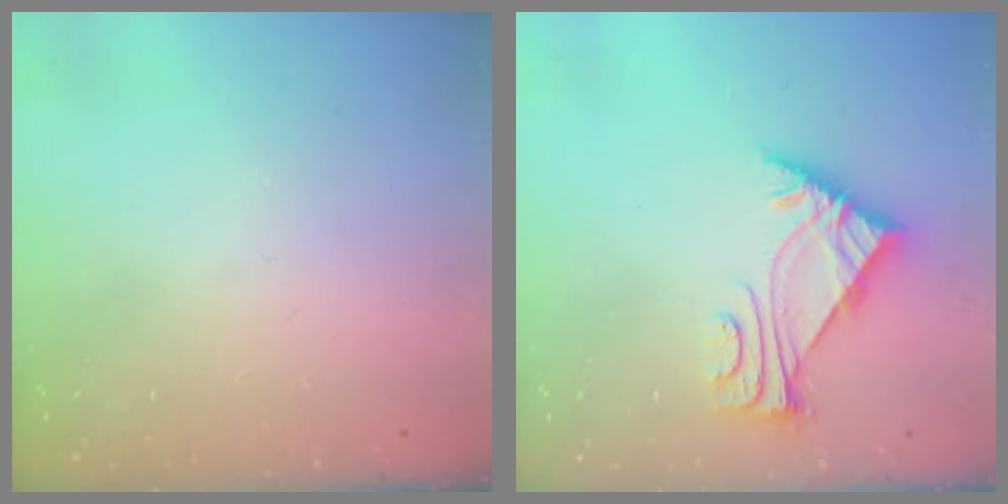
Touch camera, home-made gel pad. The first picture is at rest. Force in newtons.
{"total": 5.4, "press": 5.3, "slide": 1.1}